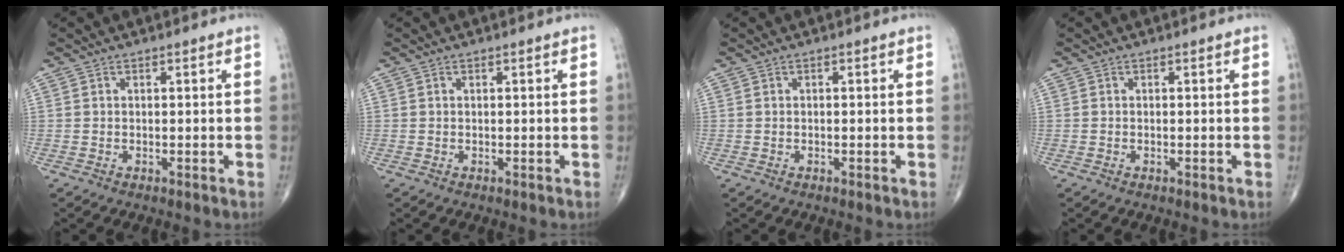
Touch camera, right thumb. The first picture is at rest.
{"total": 0.0}
{"total": 0.0}
{"total": 0.0}